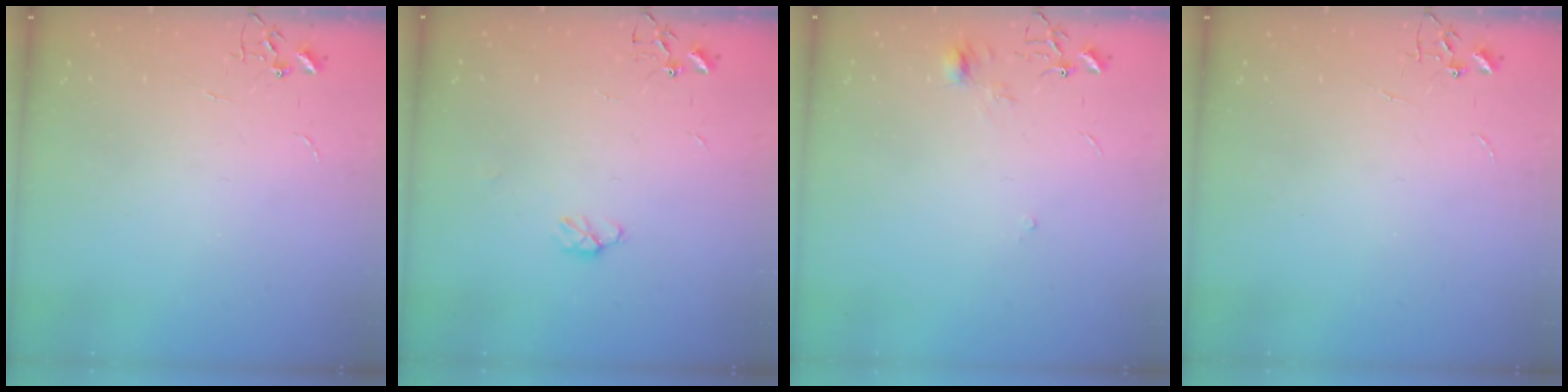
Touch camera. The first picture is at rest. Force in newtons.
{"total": 4.4, "press": 4.4, "slide": 0.6}
{"total": 4.8, "press": 4.8, "slide": 0.5}
{"total": 0.0}